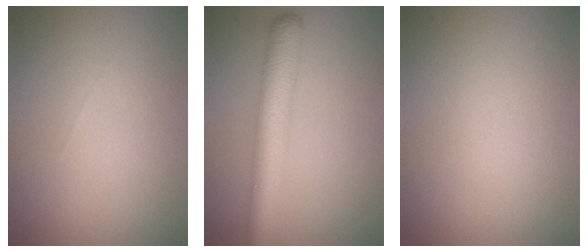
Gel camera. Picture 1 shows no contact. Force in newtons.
{"total": 5.7, "press": 5.7, "slide": 0.1}
{"total": 0.0}